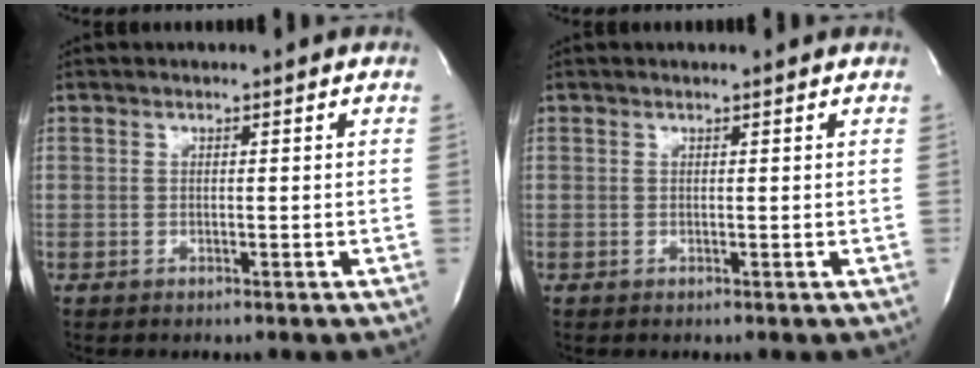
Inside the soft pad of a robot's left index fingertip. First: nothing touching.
{"total": 0.8, "force": [0.8, -0.1, 0.2], "torque": [-0.009, 0.005, 0.013]}